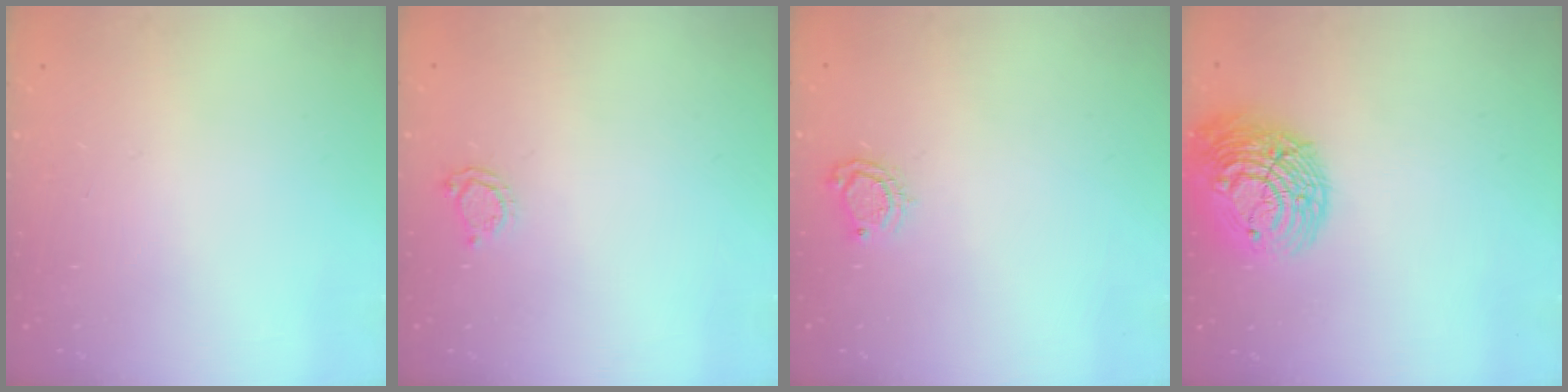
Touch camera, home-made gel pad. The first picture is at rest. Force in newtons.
{"total": 4.2, "press": 4.2, "slide": 0.4}
{"total": 5.5, "press": 5.5, "slide": 0.6}
{"total": 18.1, "press": 18.0, "slide": 1.7}